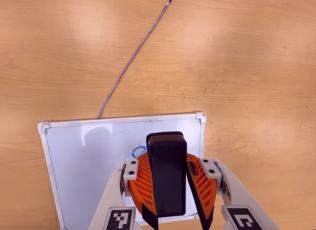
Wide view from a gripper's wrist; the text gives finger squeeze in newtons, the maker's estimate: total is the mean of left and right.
{"total": 8.5, "left": 9.0, "right": 8.1}